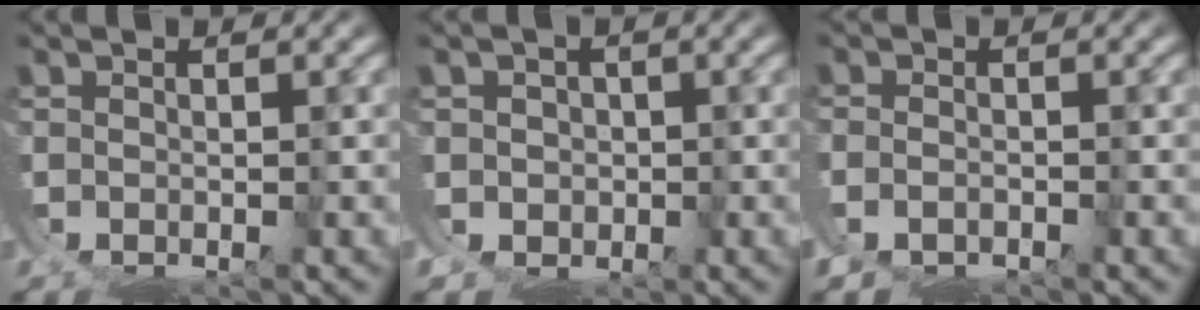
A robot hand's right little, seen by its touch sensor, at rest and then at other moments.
{"total": 1.6, "force": [1.3, 0.7, -0.7], "torque": [0.006, -0.012, 0.029]}
{"total": 3.6, "force": [-1.6, 3.1, 0.9], "torque": [-0.042, -0.021, -0.021]}